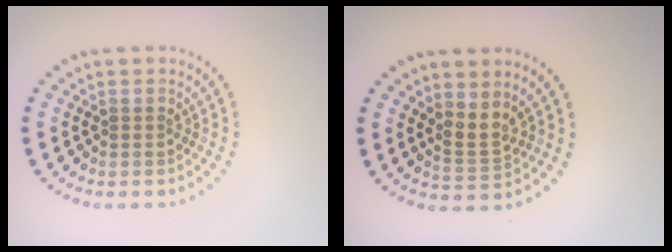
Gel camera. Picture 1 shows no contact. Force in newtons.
{"total": 1.8, "press": 1.3, "slide": 1.3}